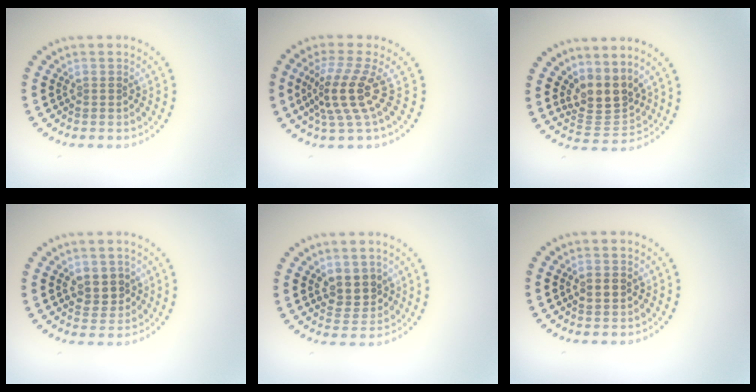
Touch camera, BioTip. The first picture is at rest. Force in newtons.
{"total": 4.2, "press": 2.9, "slide": 3.1}
{"total": 3.7, "press": 2.6, "slide": 2.6}
{"total": 2.6, "press": 2.6, "slide": 0.4}
{"total": 3.0, "press": 2.8, "slide": 0.8}
{"total": 2.0, "press": 2.0, "slide": 0.2}